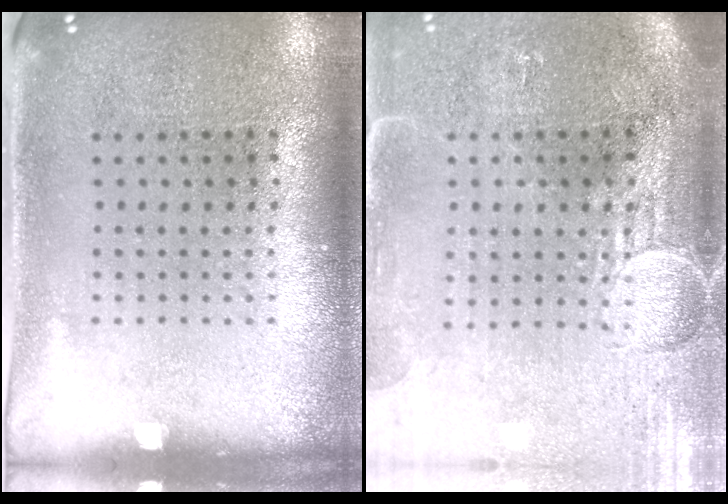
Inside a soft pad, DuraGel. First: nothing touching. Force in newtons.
{"total": 4.0, "press": 3.5, "slide": 1.9}